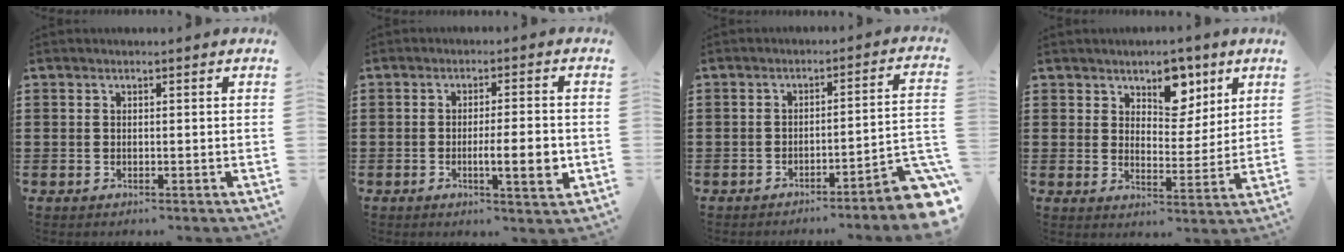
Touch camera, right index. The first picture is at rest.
{"total": 6.1, "force": [-1.3, 1.0, 5.9], "torque": [-0.090, -0.009, -0.021]}
{"total": 5.0, "force": [-3.7, 0.0, 3.3], "torque": [-0.055, -0.017, -0.073]}
{"total": 6.8, "force": [4.8, 4.0, 2.6], "torque": [-0.044, -0.012, 0.080]}